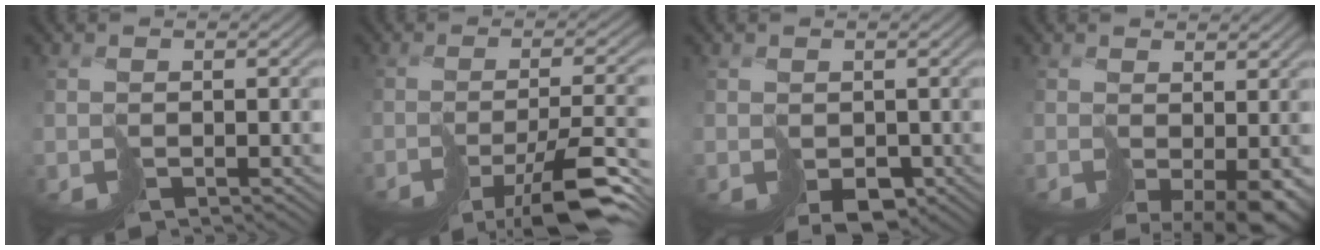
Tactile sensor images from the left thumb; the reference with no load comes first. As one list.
[{"total": 9.1, "force": [-5.6, 1.7, 7.0], "torque": [-0.105, -0.007, -0.083]}, {"total": 2.8, "force": [-0.8, 2.2, 1.5], "torque": [-0.025, -0.007, -0.004]}, {"total": 7.2, "force": [-2.8, 3.6, 5.7], "torque": [-0.104, -0.031, -0.022]}]